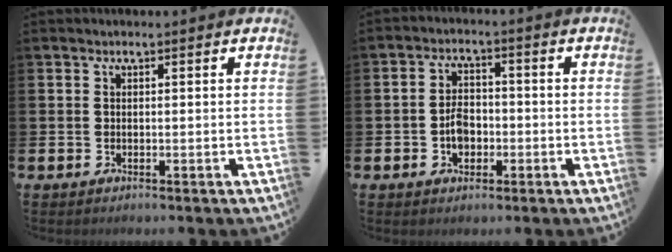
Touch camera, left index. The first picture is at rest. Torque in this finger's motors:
{"motor_torque": [0.56, 0.49, 0.14, 0.09]}